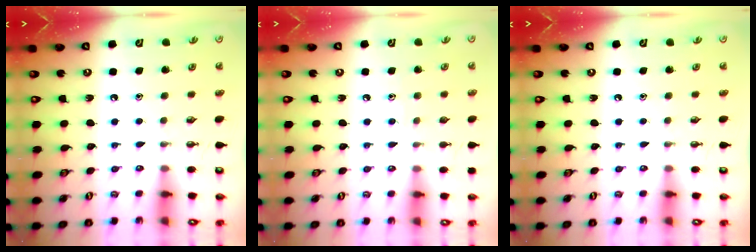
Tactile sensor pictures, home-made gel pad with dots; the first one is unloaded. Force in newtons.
{"total": 3.5, "press": 3.5, "slide": 0.4}
{"total": 0.0}